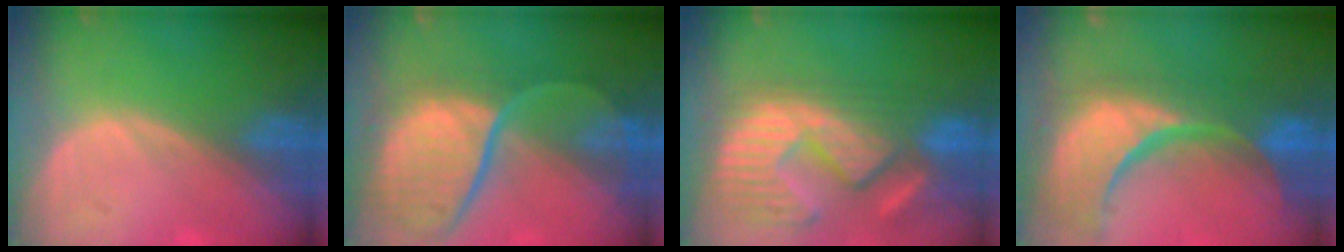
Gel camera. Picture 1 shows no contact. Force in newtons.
{"total": 12.0, "press": 9.9, "slide": 6.9}
{"total": 14.2, "press": 12.1, "slide": 7.5}
{"total": 15.4, "press": 12.1, "slide": 9.6}